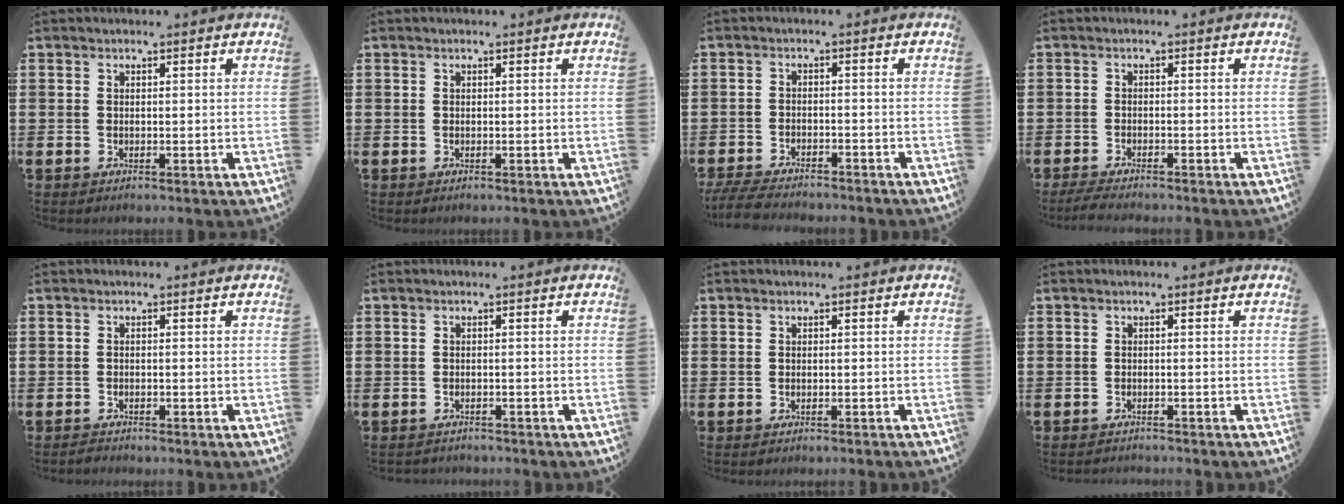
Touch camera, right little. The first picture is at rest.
{"total": 0.0}
{"total": 3.3, "force": [-3.2, 0.3, 0.8], "torque": [-0.019, 0.001, -0.067]}
{"total": 1.6, "force": [-1.4, 0.0, 0.8], "torque": [-0.014, 0.003, -0.027]}
{"total": 0.6, "force": [-0.6, 0.1, 0.0], "torque": [-0.002, -0.002, -0.013]}
{"total": 0.8, "force": [-0.7, 0.1, -0.1], "torque": [0.000, 0.000, -0.016]}
{"total": 0.0}
{"total": 0.7, "force": [-0.7, 0.0, 0.0], "torque": [-0.001, -0.001, -0.014]}